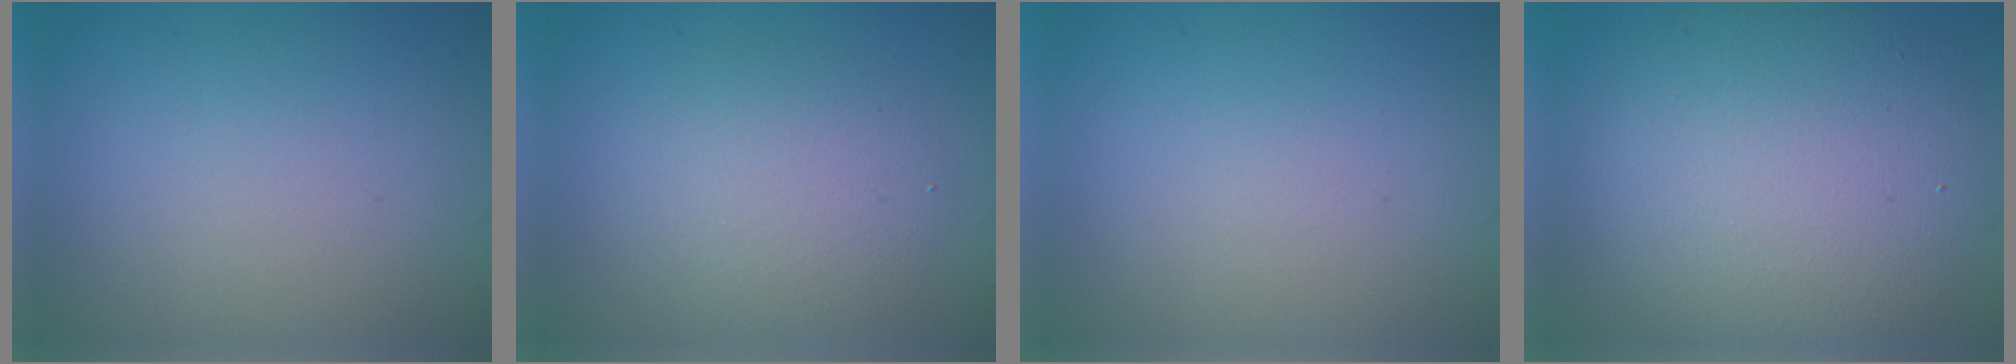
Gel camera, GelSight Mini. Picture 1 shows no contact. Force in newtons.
{"total": 3.6, "press": 3.5, "slide": 0.3}
{"total": 0.0}
{"total": 10.5, "press": 10.5, "slide": 0.3}